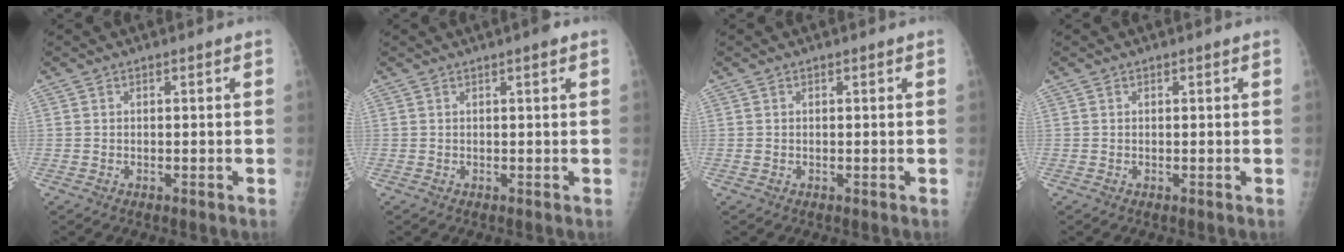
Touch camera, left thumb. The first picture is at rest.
{"total": 1.3, "force": [0.8, 0.2, 1.1], "torque": [-0.016, 0.001, 0.008]}
{"total": 1.0, "force": [0.2, 0.8, 0.4], "torque": [-0.002, 0.002, 0.003]}
{"total": 0.6, "force": [0.2, 0.5, 0.3], "torque": [0.001, 0.000, 0.002]}